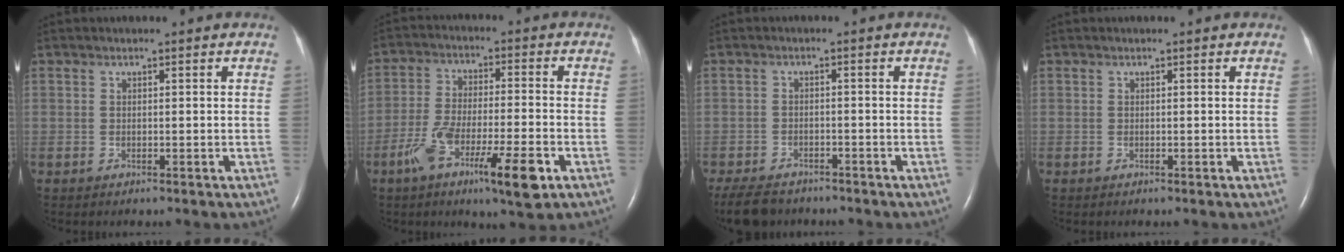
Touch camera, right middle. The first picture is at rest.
{"total": 12.2, "force": [-6.1, 1.7, 10.5], "torque": [-0.191, -0.015, -0.102]}
{"total": 7.9, "force": [-6.6, 3.4, 2.9], "torque": [-0.060, -0.013, -0.102]}
{"total": 0.0}